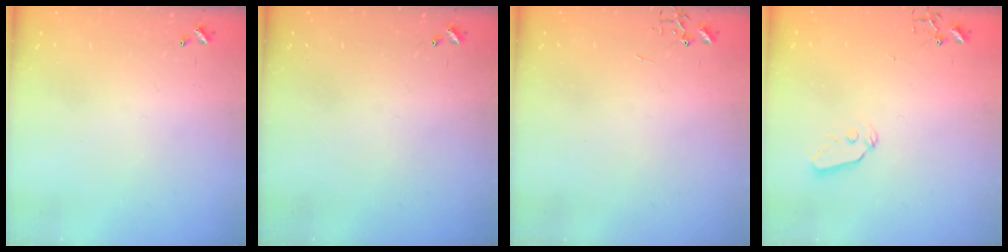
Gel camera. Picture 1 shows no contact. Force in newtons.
{"total": 0.0}
{"total": 0.0}
{"total": 6.4, "press": 6.4, "slide": 0.3}